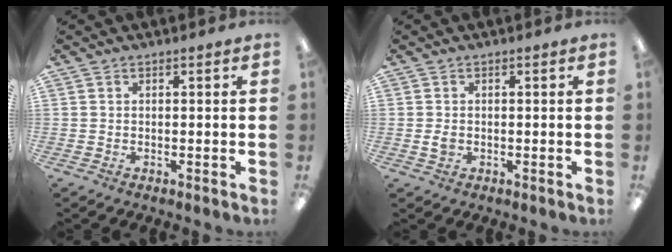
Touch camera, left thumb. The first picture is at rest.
{"total": 1.7, "force": [-0.1, 1.3, 1.2], "torque": [-0.014, 0.000, -0.004]}